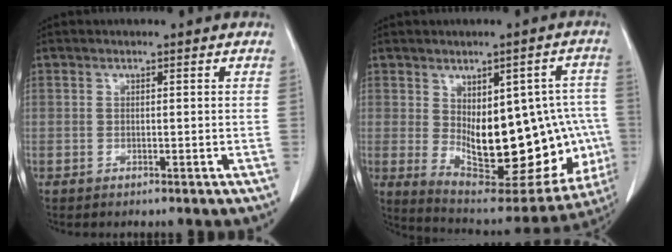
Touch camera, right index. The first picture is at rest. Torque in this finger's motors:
{"motor_torque": [1.59, -0.48, 0.44, 0.17]}